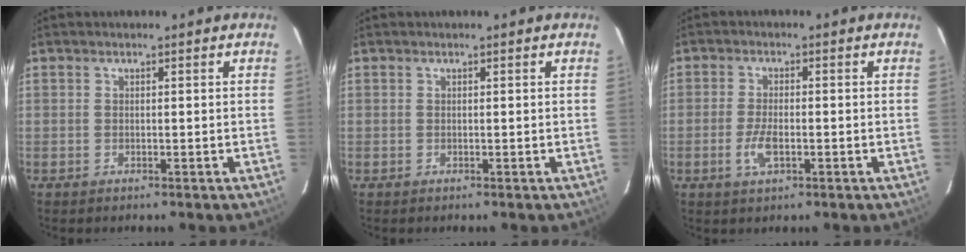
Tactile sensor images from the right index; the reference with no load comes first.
{"total": 0.0}
{"total": 4.5, "force": [-1.5, 1.8, 3.8], "torque": [-0.085, -0.003, -0.029]}